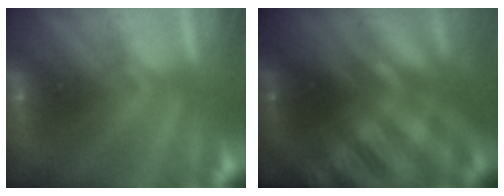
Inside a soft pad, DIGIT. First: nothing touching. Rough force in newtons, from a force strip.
{"total": 2.9}